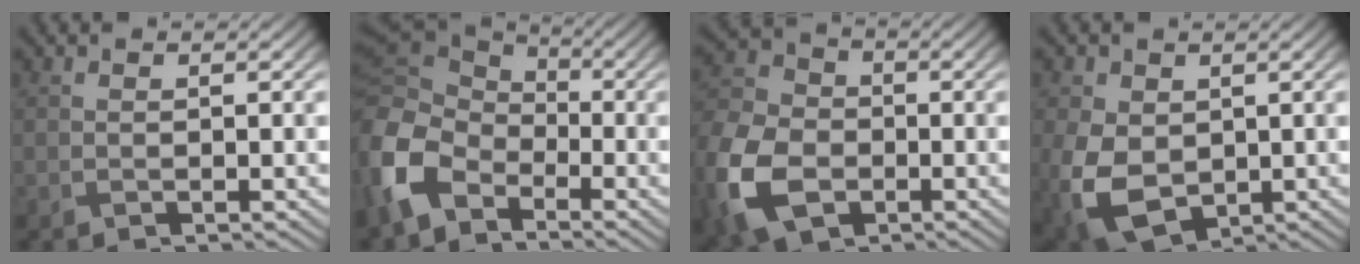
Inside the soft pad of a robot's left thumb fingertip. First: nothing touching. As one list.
[{"total": 11.8, "force": [-4.2, 8.3, 7.3], "torque": [-0.236, -0.038, -0.082]}, {"total": 14.1, "force": [-5.1, 10.0, 8.5], "torque": [-0.252, -0.047, -0.103]}, {"total": 9.7, "force": [-0.9, 7.0, 6.6], "torque": [-0.184, -0.026, -0.018]}]